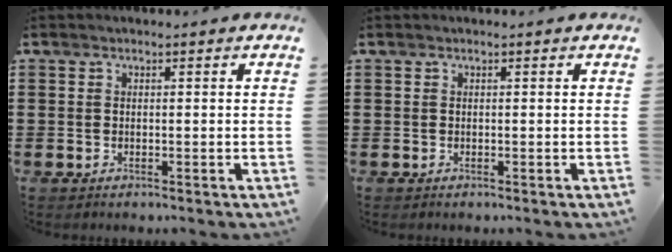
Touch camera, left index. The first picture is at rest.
{"total": 0.0}